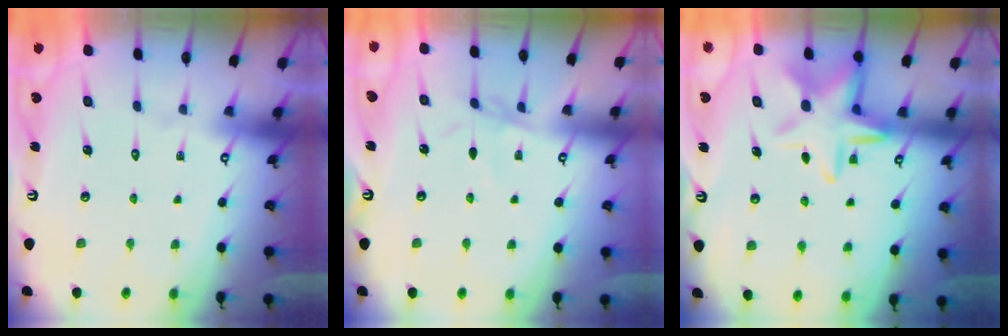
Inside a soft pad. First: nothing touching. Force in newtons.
{"total": 2.0, "press": 2.0, "slide": 0.4}
{"total": 12.3, "press": 12.2, "slide": 1.3}